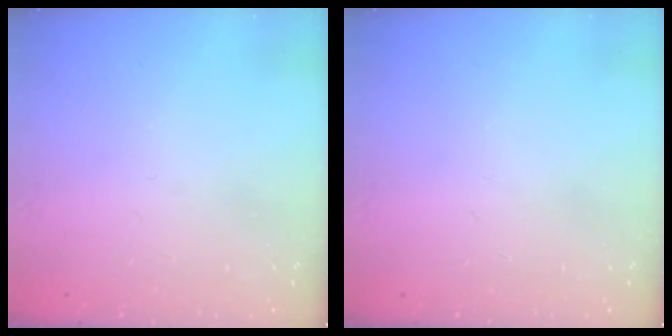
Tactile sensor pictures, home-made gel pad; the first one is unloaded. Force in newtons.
{"total": 0.0}